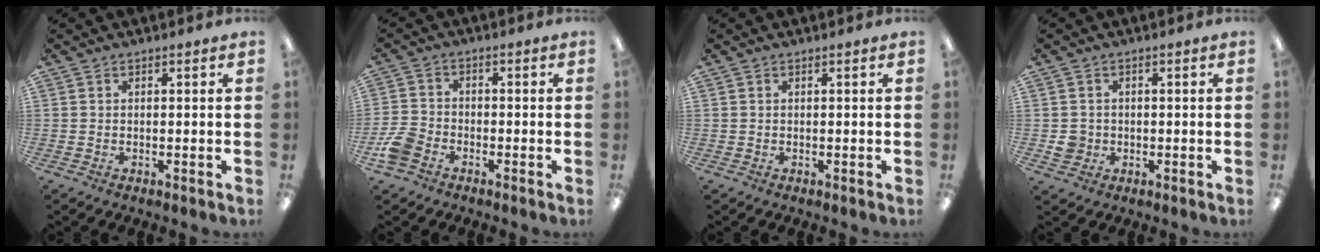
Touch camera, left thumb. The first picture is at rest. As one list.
[{"total": 6.0, "force": [-3.5, 4.0, 3.0], "torque": [-0.066, 0.018, -0.066]}, {"total": 0.0}, {"total": 3.5, "force": [-0.4, 3.3, 0.9], "torque": [-0.010, 0.003, -0.009]}]